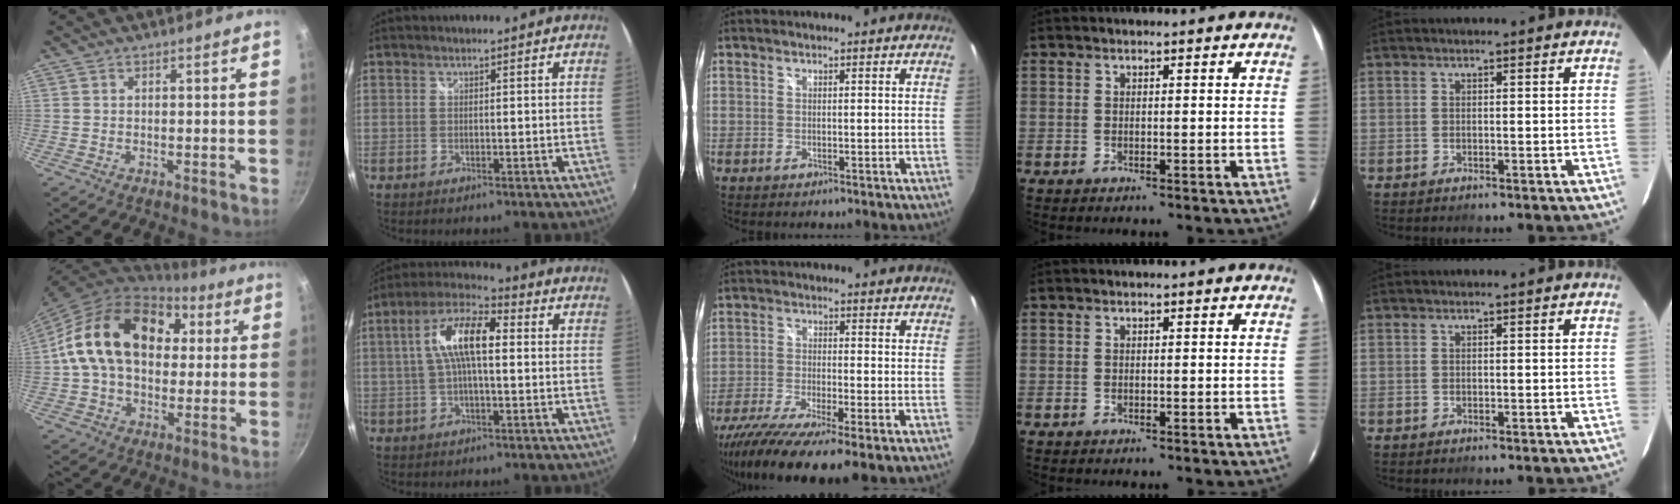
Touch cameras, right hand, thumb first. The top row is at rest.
{"thumb": {"total": 21.3, "force": [4.1, 15.1, 14.5], "torque": [-0.223, 0.030, 0.058]}, "index": {"total": 10.9, "force": [1.1, 3.9, 10.2], "torque": [-0.196, 0.023, 0.014]}, "middle": {"total": 14.2, "force": [-9.8, 2.3, 10.0], "torque": [-0.202, -0.055, -0.172]}}